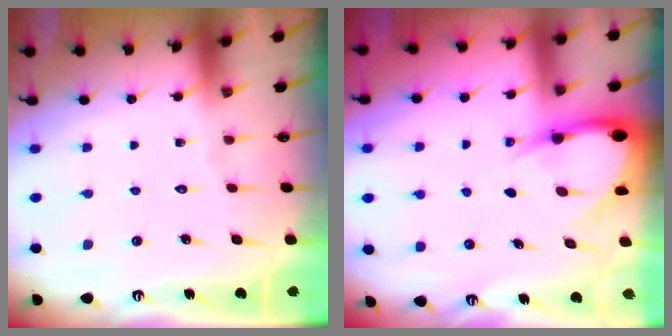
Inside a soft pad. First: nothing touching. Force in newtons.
{"total": 6.4, "press": 6.4, "slide": 0.6}